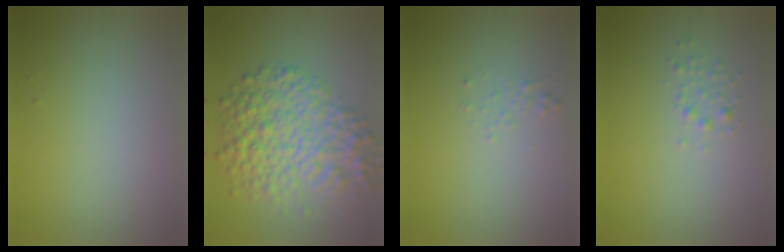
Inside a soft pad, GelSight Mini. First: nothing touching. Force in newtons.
{"total": 7.4, "press": 7.4, "slide": 0.2}
{"total": 0.8, "press": 0.8, "slide": 0.1}
{"total": 1.2, "press": 1.2, "slide": 0.0}